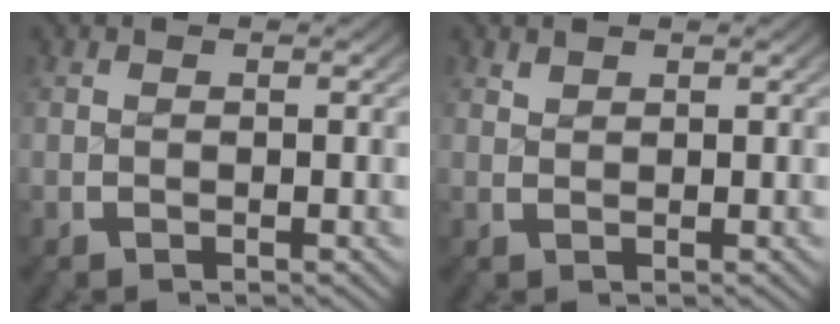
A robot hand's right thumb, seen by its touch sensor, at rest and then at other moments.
{"total": 0.8, "force": [0.8, 0.1, -0.1], "torque": [0.005, -0.002, 0.021]}